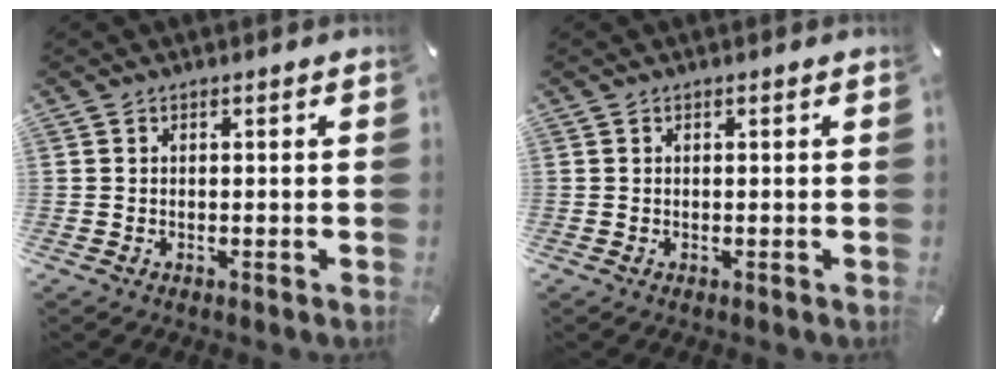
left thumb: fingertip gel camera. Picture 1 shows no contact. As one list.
[{"total": 0.0}]